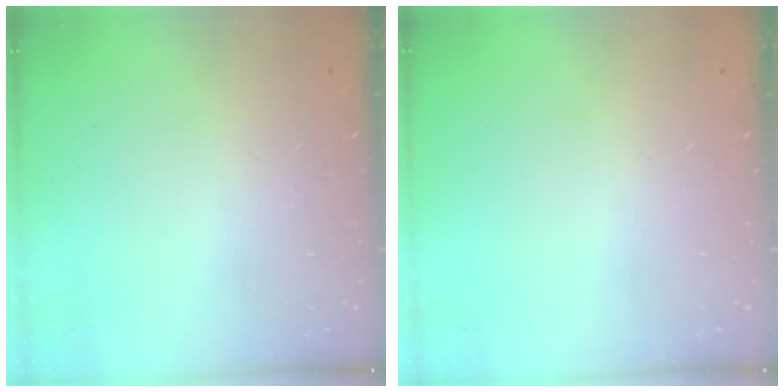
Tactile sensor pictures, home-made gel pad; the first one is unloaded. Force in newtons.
{"total": 0.0}